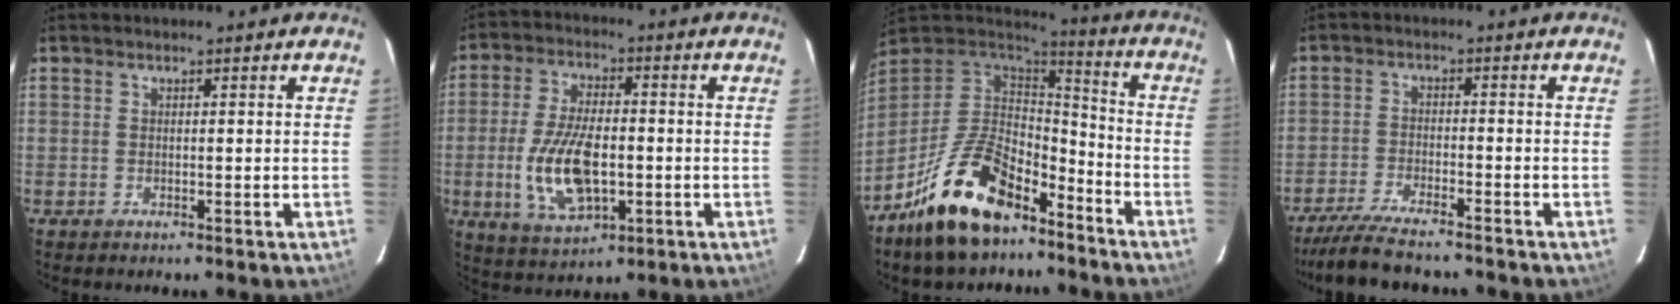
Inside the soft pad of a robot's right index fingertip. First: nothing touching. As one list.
[{"total": 13.3, "force": [-2.6, 6.4, 11.4], "torque": [-0.232, -0.007, -0.041]}, {"total": 19.9, "force": [-13.1, 9.2, 11.8], "torque": [-0.239, 0.005, -0.221]}, {"total": 10.9, "force": [-9.6, 1.6, 4.9], "torque": [-0.118, -0.022, -0.162]}]